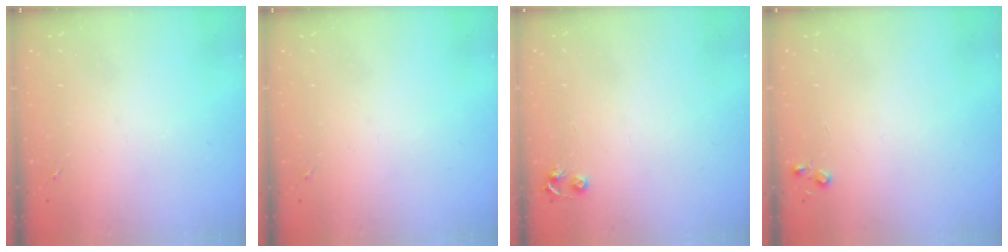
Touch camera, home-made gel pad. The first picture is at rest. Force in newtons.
{"total": 0.0}
{"total": 4.8, "press": 4.8, "slide": 0.6}
{"total": 4.4, "press": 4.3, "slide": 0.5}